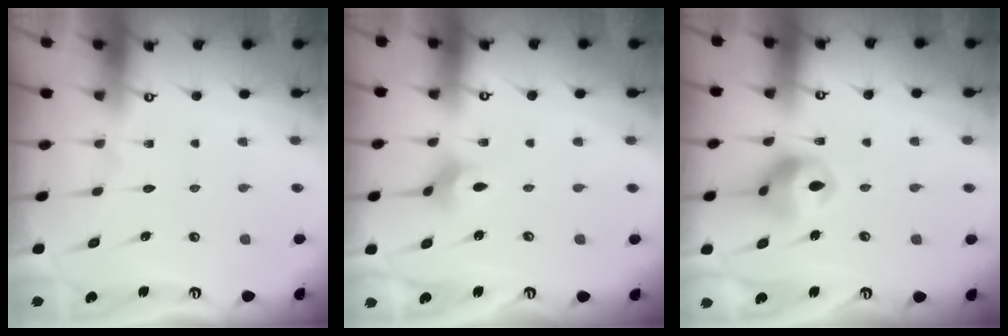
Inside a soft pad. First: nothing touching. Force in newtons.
{"total": 2.7, "press": 2.7, "slide": 0.5}
{"total": 12.1, "press": 11.9, "slide": 1.9}